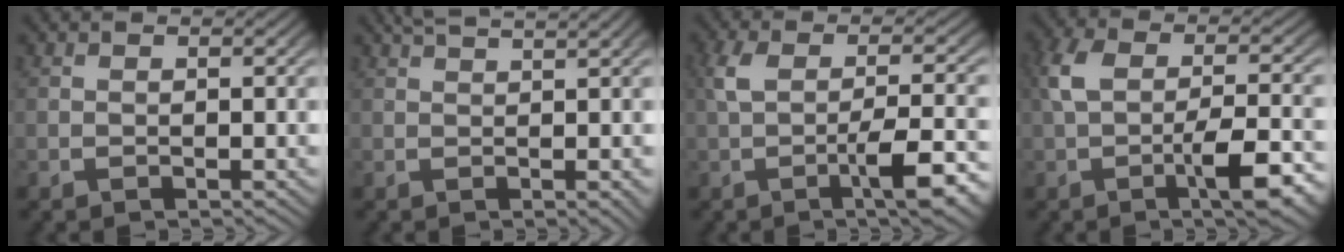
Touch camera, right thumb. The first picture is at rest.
{"total": 3.1, "force": [2.1, 0.3, 2.2], "torque": [-0.028, 0.003, 0.035]}
{"total": 6.1, "force": [-0.8, 2.1, 5.7], "torque": [-0.096, -0.002, -0.008]}
{"total": 6.9, "force": [-0.7, 3.1, 6.1], "torque": [-0.115, -0.007, -0.005]}